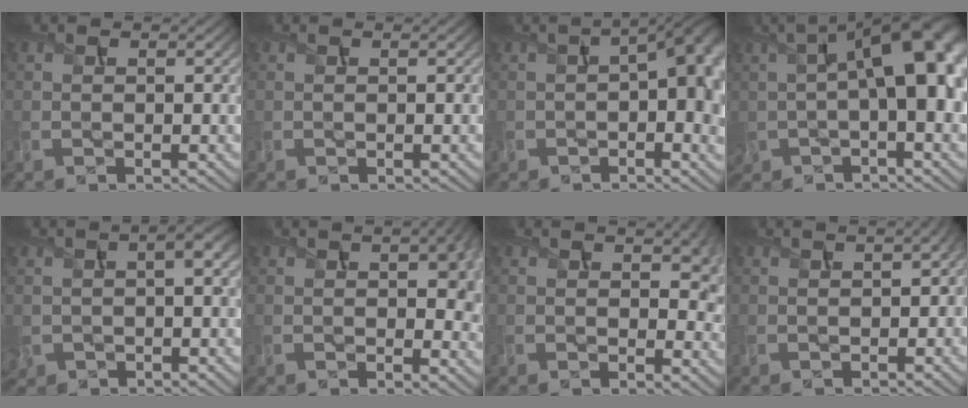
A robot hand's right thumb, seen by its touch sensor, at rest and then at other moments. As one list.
[{"total": 0.0}, {"total": 12.1, "force": [0.1, 6.3, 10.3], "torque": [-0.158, -0.020, 0.015]}, {"total": 14.9, "force": [1.6, 7.3, 12.8], "torque": [-0.212, -0.001, 0.041]}, {"total": 4.5, "force": [-0.1, 2.6, 3.7], "torque": [-0.083, -0.003, -0.005]}, {"total": 9.7, "force": [2.0, 4.5, 8.3], "torque": [-0.111, 0.003, 0.036]}, {"total": 7.0, "force": [2.1, 3.8, 5.5], "torque": [-0.082, -0.008, 0.037]}, {"total": 3.0, "force": [0.2, 1.3, 2.7], "torque": [-0.040, 0.000, 0.004]}]